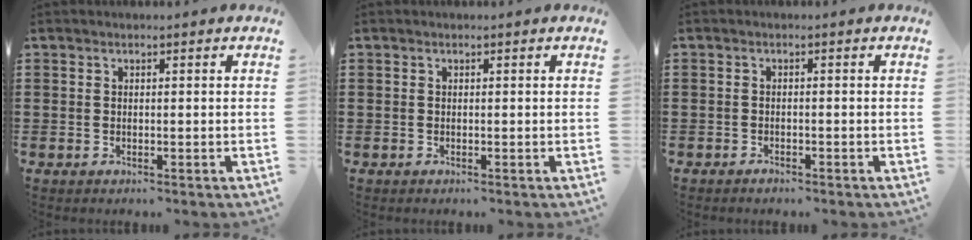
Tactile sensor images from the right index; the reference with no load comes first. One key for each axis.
{"total": 0.0}
{"total": 0.8, "fx": -0.8, "fy": 0.2, "fz": 0.1, "tx": -0.006, "ty": -0.002, "tz": -0.016}